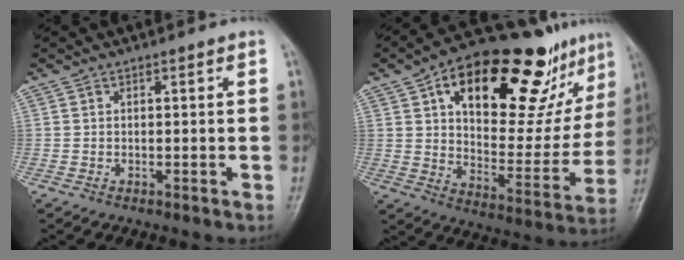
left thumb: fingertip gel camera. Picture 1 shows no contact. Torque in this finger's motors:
{"motor_torque": [2.20, 2.19, 1.47, -1.30, 0.38]}